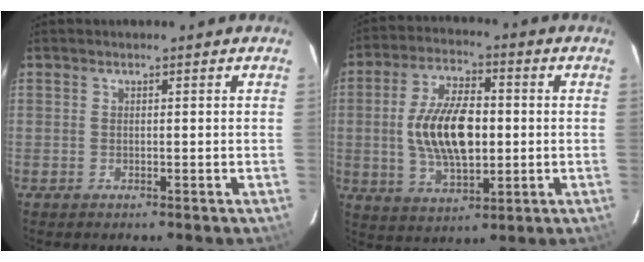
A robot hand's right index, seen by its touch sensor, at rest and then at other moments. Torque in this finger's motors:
{"motor_torque": [0.78, -0.28, 0.85, 0.21]}